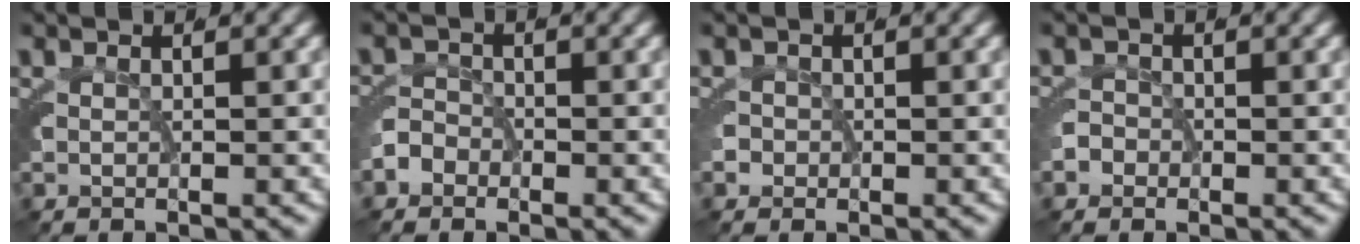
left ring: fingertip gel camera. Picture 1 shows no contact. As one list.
[{"total": 2.0, "force": [-1.4, 1.5, 0.1], "torque": [-0.015, -0.002, -0.028]}, {"total": 1.6, "force": [-0.7, 1.4, -0.2], "torque": [-0.010, -0.003, -0.017]}, {"total": 1.6, "force": [-1.1, 1.1, -0.2], "torque": [-0.009, -0.003, -0.023]}]